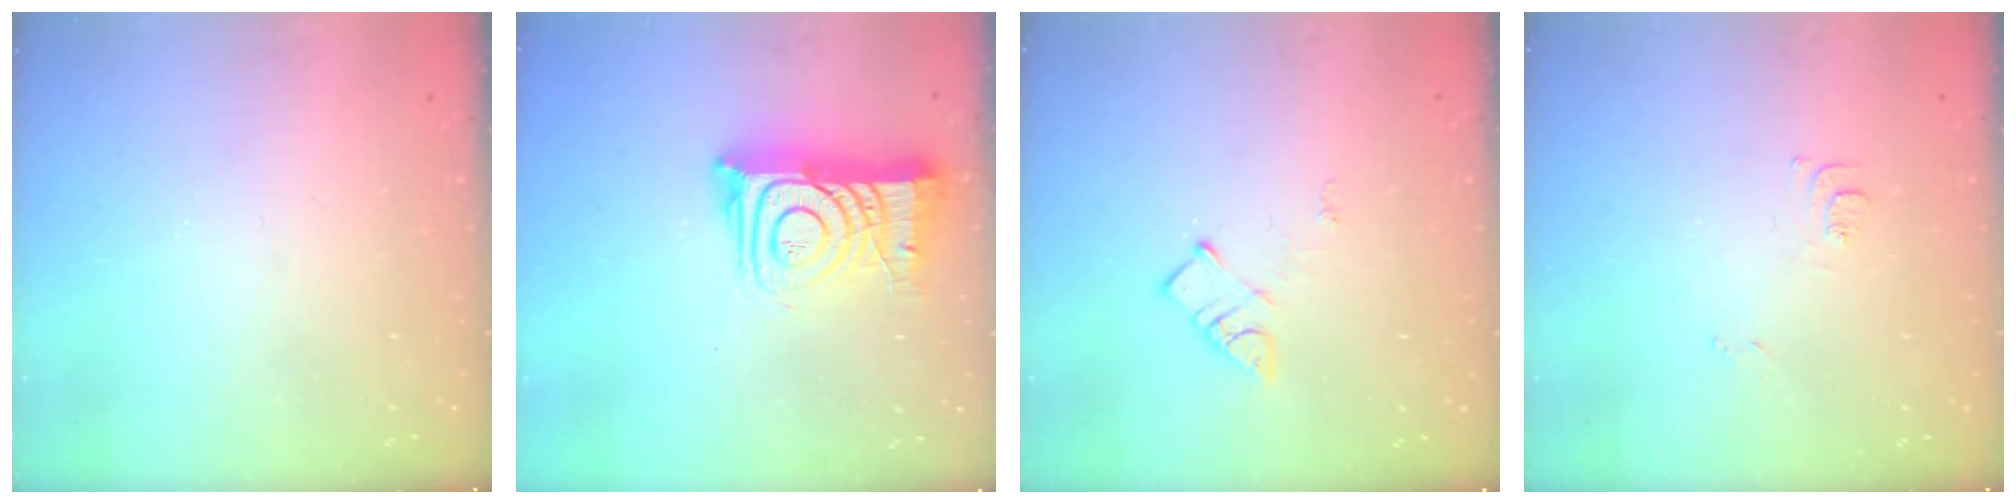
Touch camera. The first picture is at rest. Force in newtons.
{"total": 12.5, "press": 12.4, "slide": 1.3}
{"total": 6.3, "press": 6.3, "slide": 0.3}
{"total": 7.3, "press": 7.3, "slide": 0.7}